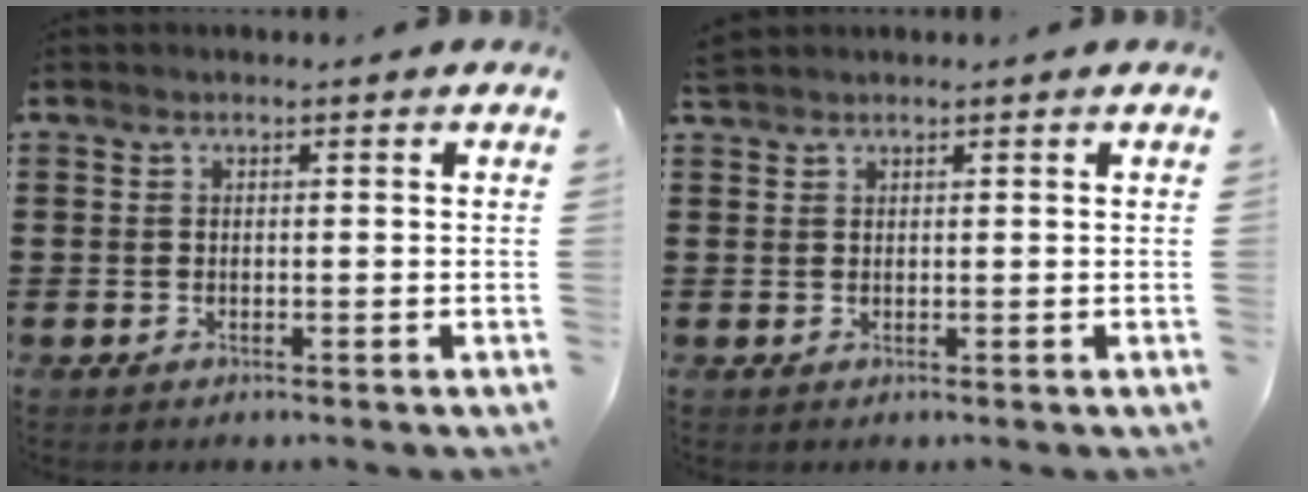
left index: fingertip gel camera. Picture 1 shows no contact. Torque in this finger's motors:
{"motor_torque": [-0.04, -0.02, 0.00, -0.01]}